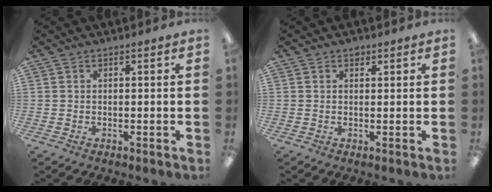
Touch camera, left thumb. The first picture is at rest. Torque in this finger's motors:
{"motor_torque": [0.21, 0.07, 0.58, -0.10, 0.00]}